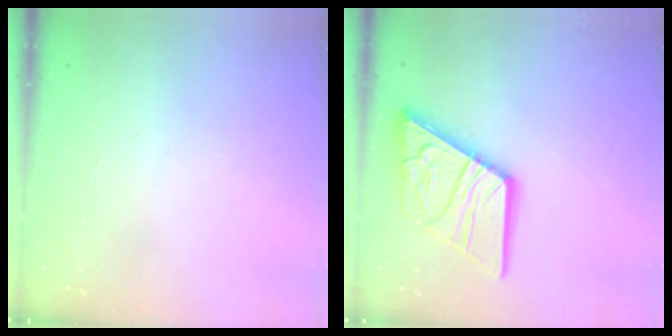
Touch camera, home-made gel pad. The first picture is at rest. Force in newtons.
{"total": 16.4, "press": 16.3, "slide": 1.9}